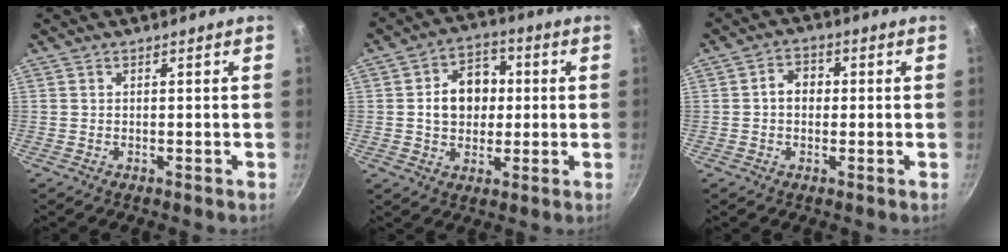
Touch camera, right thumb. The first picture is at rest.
{"total": 10.5, "force": [0.8, 8.2, 6.5], "torque": [-0.064, 0.016, 0.004]}
{"total": 4.4, "force": [0.1, 3.5, 2.6], "torque": [-0.019, 0.013, -0.005]}